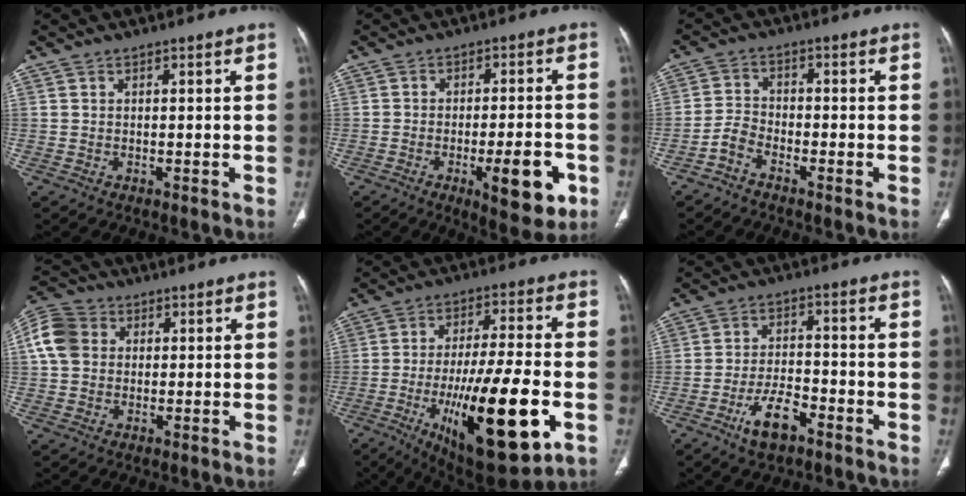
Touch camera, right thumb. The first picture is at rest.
{"total": 11.3, "force": [-4.4, 3.5, 9.8], "torque": [-0.123, 0.010, -0.057]}
{"total": 3.4, "force": [-2.6, 1.5, 1.5], "torque": [-0.032, 0.017, -0.057]}
{"total": 8.5, "force": [1.7, 6.9, 4.5], "torque": [-0.084, 0.015, 0.024]}
{"total": 24.8, "force": [-7.7, 7.2, 22.4], "torque": [-0.361, -0.003, -0.107]}
{"total": 7.9, "force": [-4.6, 3.3, 5.4], "torque": [-0.096, 0.026, -0.081]}